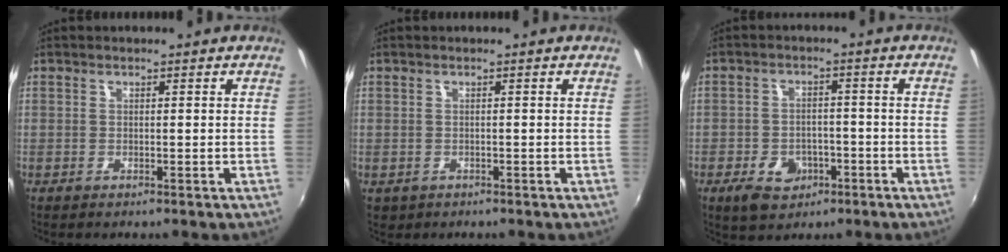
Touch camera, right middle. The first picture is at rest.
{"total": 1.8, "force": [-0.6, 1.6, 0.7], "torque": [-0.016, -0.005, -0.005]}
{"total": 7.6, "force": [-4.1, 5.2, 3.7], "torque": [-0.096, 0.005, -0.057]}